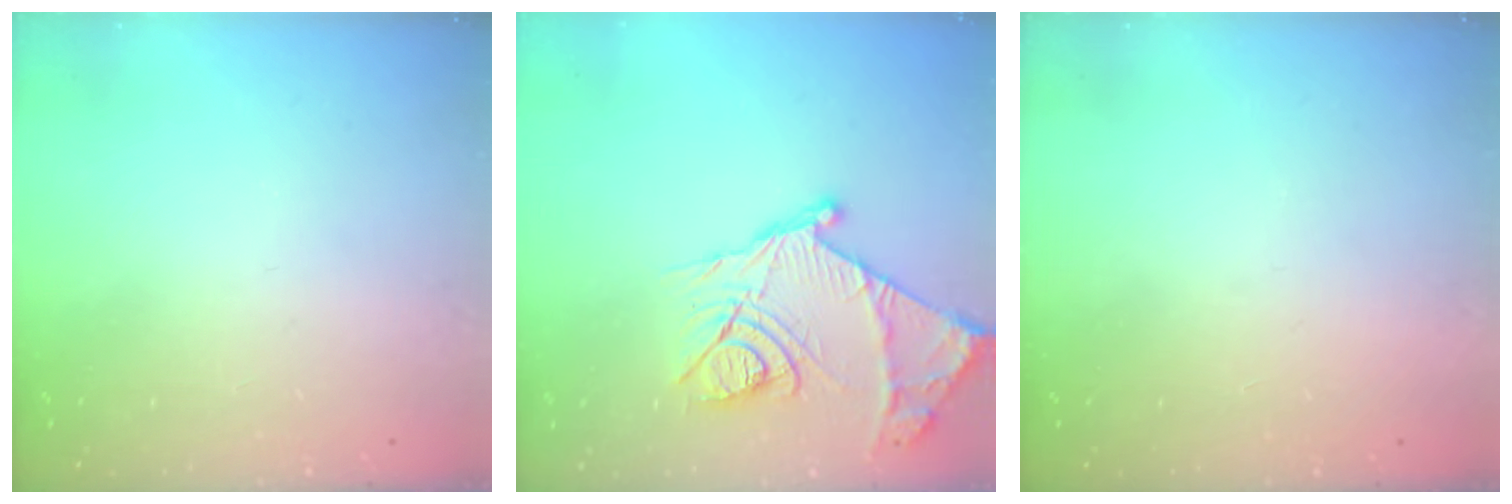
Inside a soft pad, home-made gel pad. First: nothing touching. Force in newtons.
{"total": 18.9, "press": 18.8, "slide": 1.6}
{"total": 1.6, "press": 1.5, "slide": 0.1}